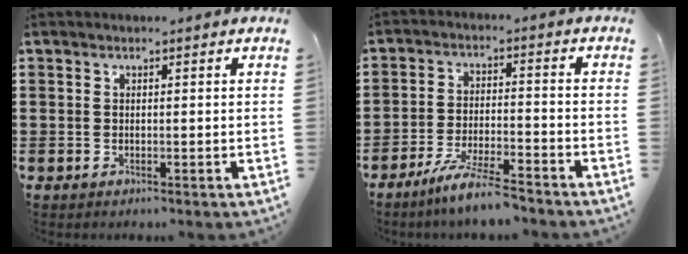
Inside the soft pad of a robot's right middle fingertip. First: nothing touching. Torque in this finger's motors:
{"motor_torque": [1.62, -0.52, 0.19, 0.15]}